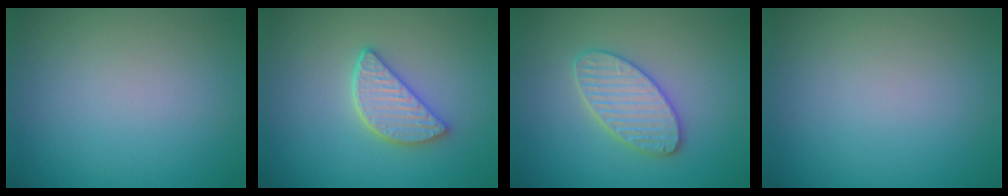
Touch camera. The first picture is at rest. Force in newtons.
{"total": 3.9, "press": 3.3, "slide": 2.1}
{"total": 3.5, "press": 3.5, "slide": 0.3}
{"total": 0.0}